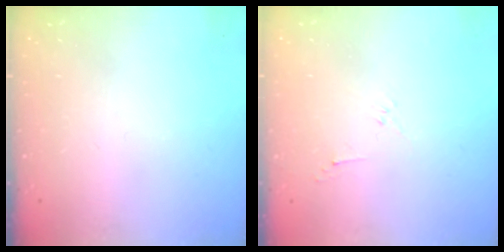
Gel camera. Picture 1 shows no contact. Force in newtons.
{"total": 2.8, "press": 2.7, "slide": 0.6}